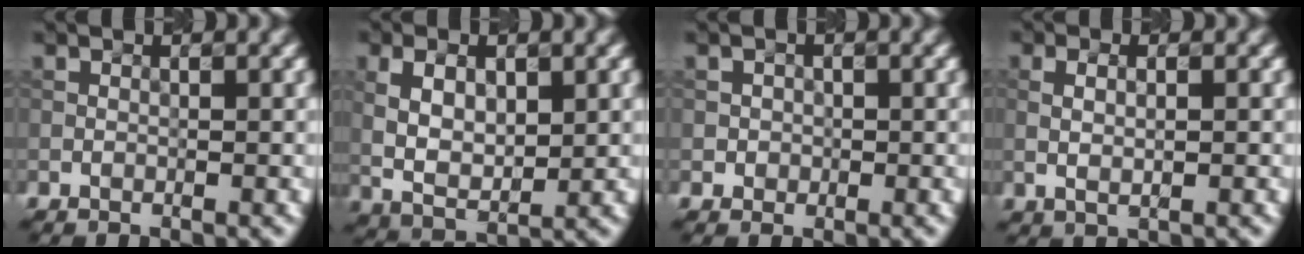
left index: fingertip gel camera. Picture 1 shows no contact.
{"total": 4.9, "force": [0.9, 2.6, 4.1], "torque": [-0.082, -0.001, 0.023]}
{"total": 1.1, "force": [0.1, 1.1, 0.1], "torque": [0.013, -0.001, -0.004]}
{"total": 1.8, "force": [0.2, 0.6, 1.7], "torque": [-0.037, 0.000, 0.004]}